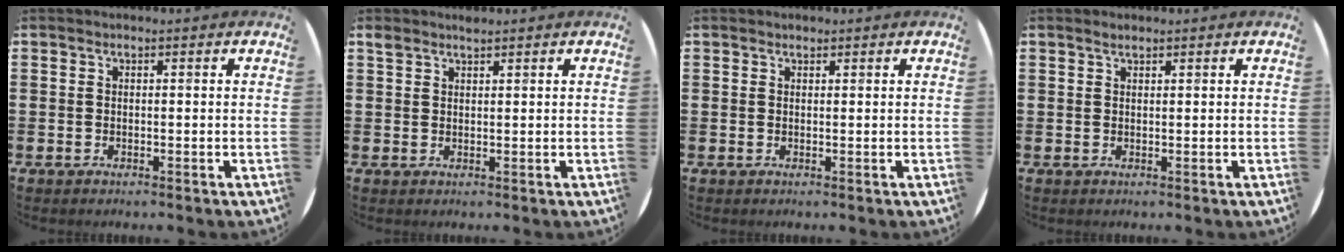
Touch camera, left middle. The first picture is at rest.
{"total": 1.3, "force": [1.3, 0.2, 0.1], "torque": [-0.004, 0.001, 0.024]}
{"total": 0.5, "force": [0.5, 0.2, 0.0], "torque": [-0.001, 0.002, 0.010]}
{"total": 0.8, "force": [0.8, 0.1, 0.3], "torque": [-0.006, 0.002, 0.014]}